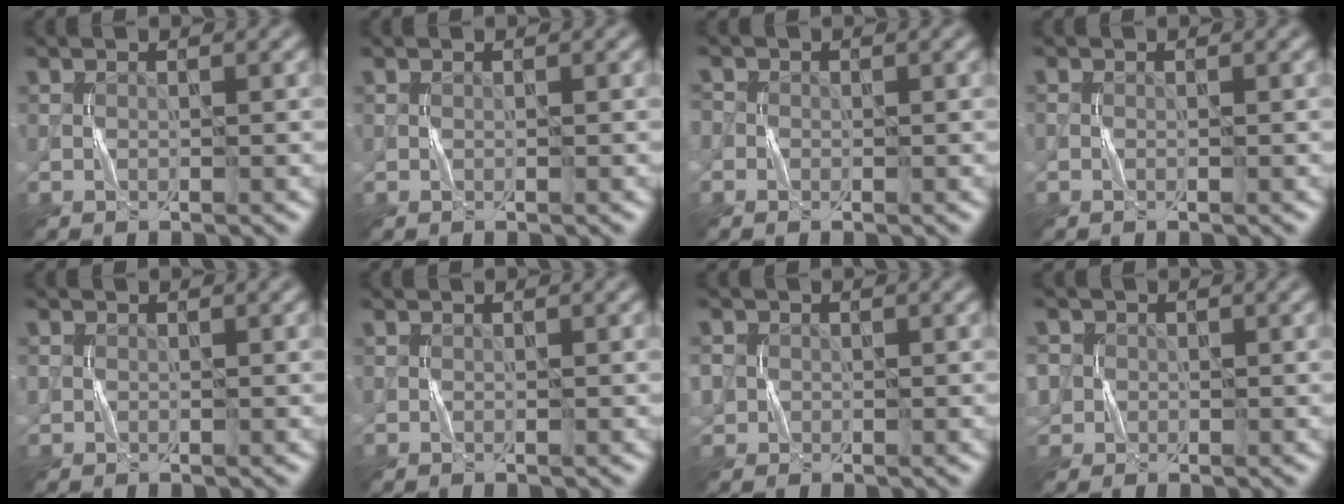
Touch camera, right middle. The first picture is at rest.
{"total": 0.0}
{"total": 1.3, "force": [0.1, 1.2, 0.3], "torque": [-0.002, 0.001, -0.012]}
{"total": 0.0}
{"total": 0.7, "force": [0.0, 0.7, 0.2], "torque": [-0.002, 0.000, -0.003]}
{"total": 0.0}
{"total": 2.4, "force": [0.2, 2.3, 0.7], "torque": [-0.018, 0.010, -0.001]}
{"total": 3.8, "force": [0.6, 3.5, 1.2], "torque": [-0.028, 0.022, -0.009]}